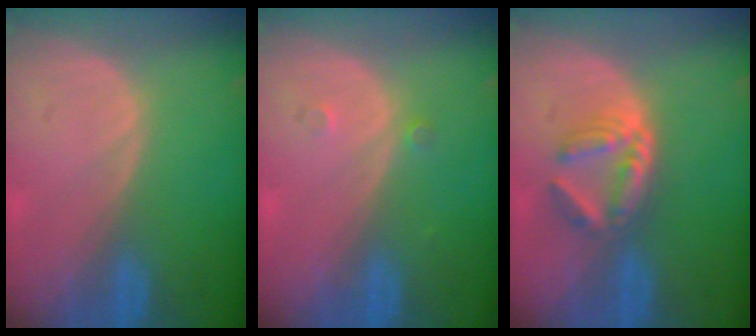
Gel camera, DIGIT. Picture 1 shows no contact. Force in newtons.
{"total": 1.2, "press": 1.0, "slide": 0.7}
{"total": 6.0, "press": 5.2, "slide": 3.1}